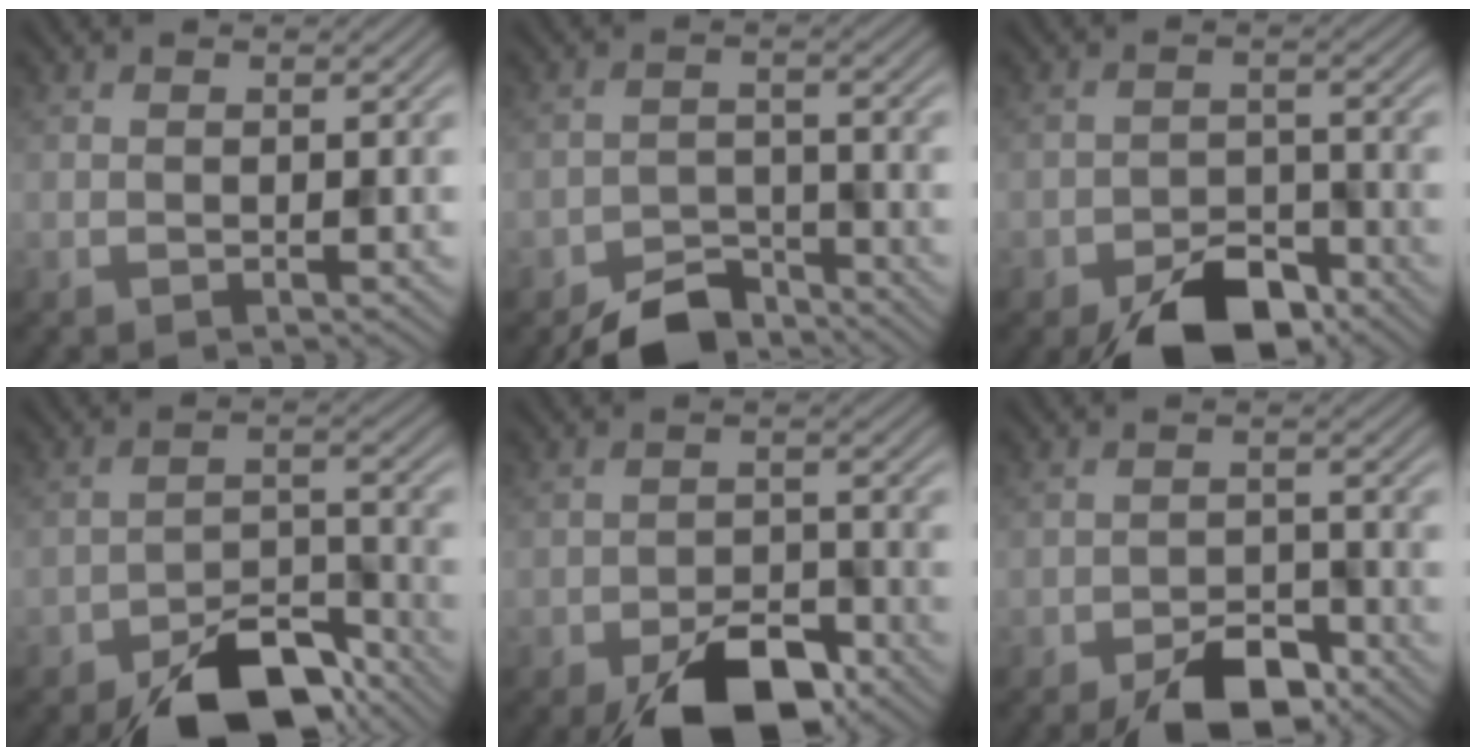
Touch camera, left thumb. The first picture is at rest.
{"total": 5.0, "force": [-4.5, 1.8, 1.1], "torque": [-0.012, -0.005, -0.085]}
{"total": 6.8, "force": [-5.1, 3.1, 3.2], "torque": [-0.041, -0.003, -0.091]}
{"total": 9.3, "force": [-7.1, 3.9, 4.6], "torque": [-0.059, -0.005, -0.124]}
{"total": 7.8, "force": [-5.5, 3.4, 4.4], "torque": [-0.059, -0.005, -0.091]}
{"total": 5.5, "force": [-4.2, 2.2, 2.7], "torque": [-0.034, 0.003, -0.073]}